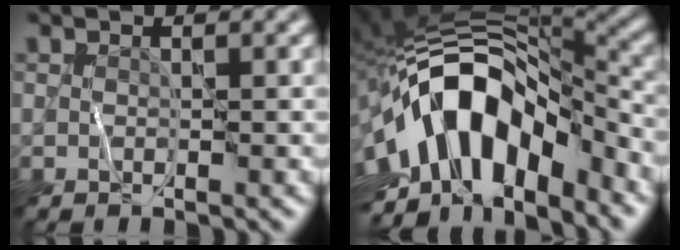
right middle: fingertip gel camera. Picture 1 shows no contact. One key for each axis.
{"total": 14.0, "fx": -4.6, "fy": 7.7, "fz": 10.8, "tx": -0.168, "ty": 0.017, "tz": -0.089}